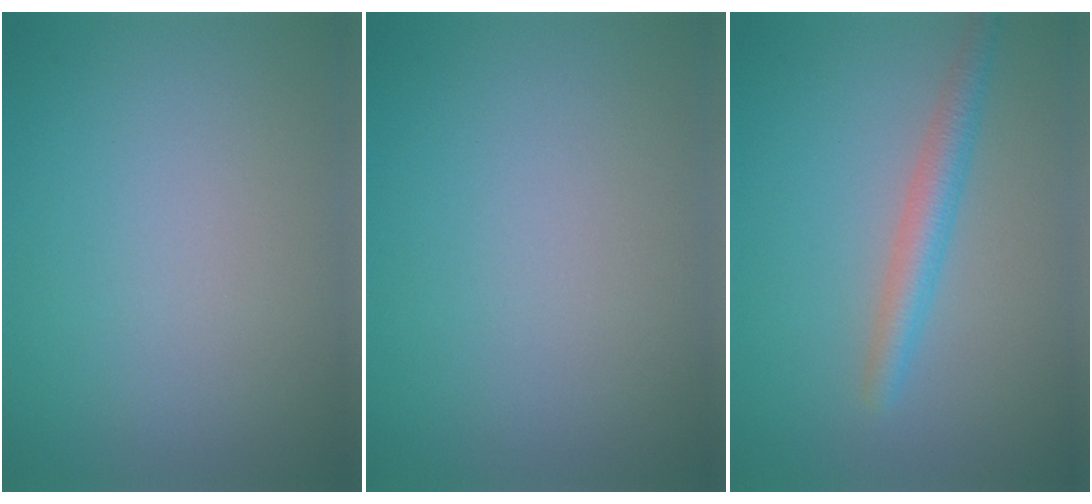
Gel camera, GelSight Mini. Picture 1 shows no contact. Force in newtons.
{"total": 0.0}
{"total": 2.8, "press": 2.8, "slide": 0.1}